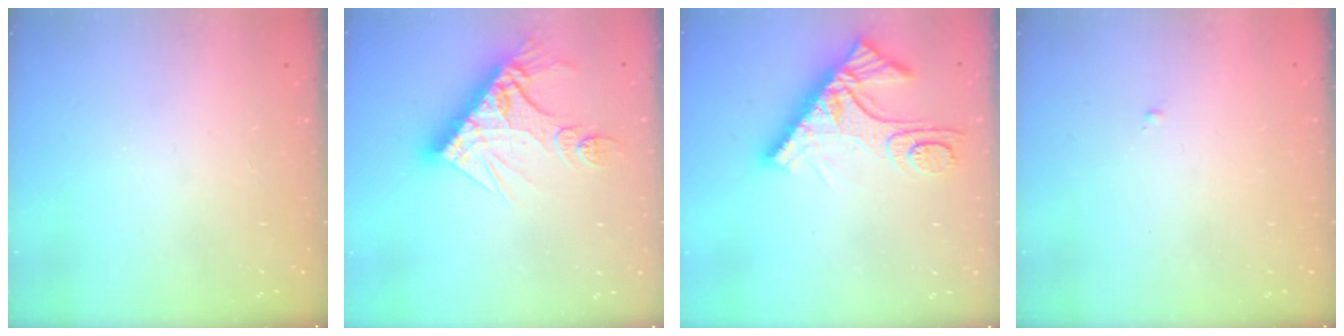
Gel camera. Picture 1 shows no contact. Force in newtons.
{"total": 14.2, "press": 14.2, "slide": 1.2}
{"total": 12.1, "press": 12.0, "slide": 1.1}
{"total": 0.6, "press": 0.6, "slide": 0.2}